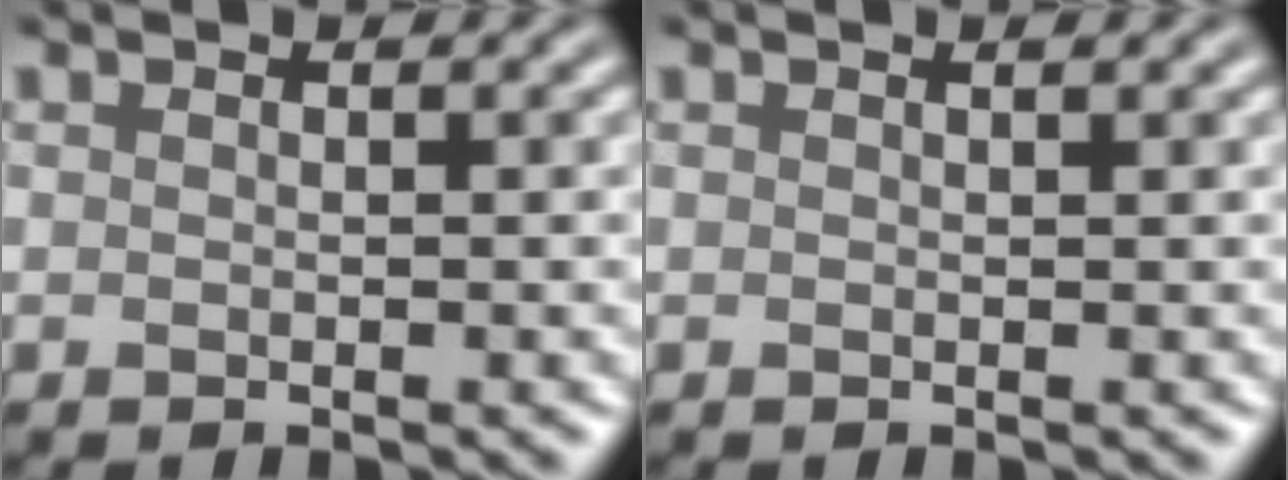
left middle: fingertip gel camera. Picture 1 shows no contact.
{"total": 0.8, "force": [0.5, 0.3, 0.5], "torque": [-0.002, -0.003, 0.001]}